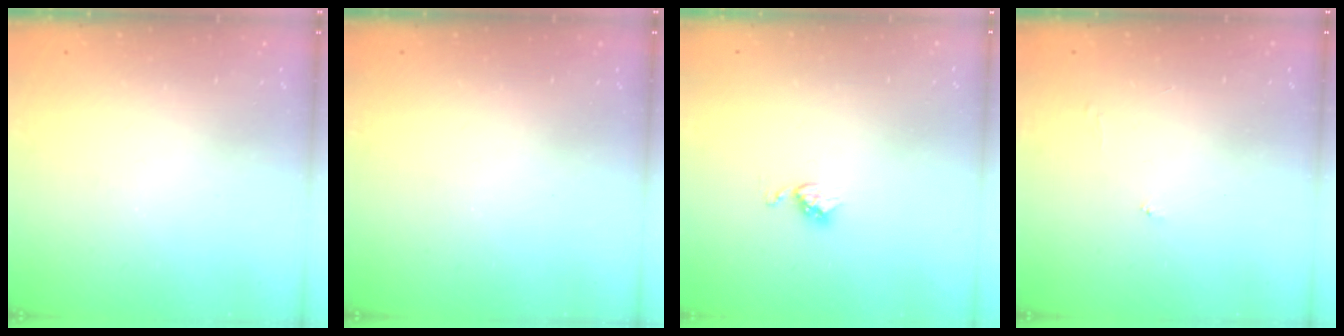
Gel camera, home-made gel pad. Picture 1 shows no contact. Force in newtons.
{"total": 0.0}
{"total": 3.7, "press": 3.7, "slide": 0.5}
{"total": 3.9, "press": 3.9, "slide": 0.3}